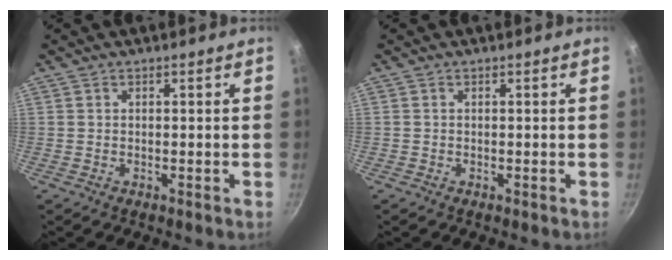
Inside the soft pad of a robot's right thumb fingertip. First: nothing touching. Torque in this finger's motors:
{"motor_torque": [0.43, -0.21, -0.25, 0.07, 0.04]}